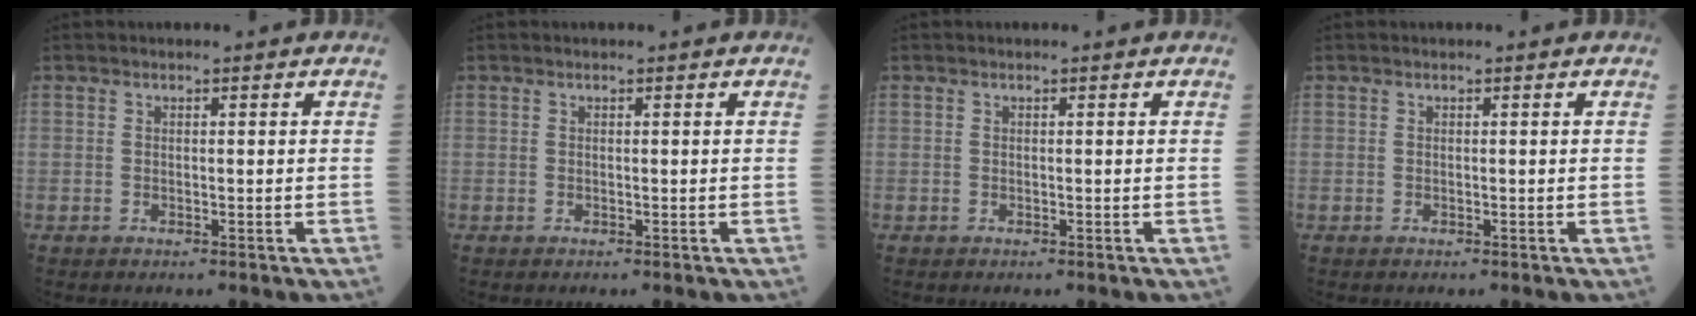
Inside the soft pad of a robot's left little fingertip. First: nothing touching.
{"total": 0.0}
{"total": 0.0}
{"total": 0.0}